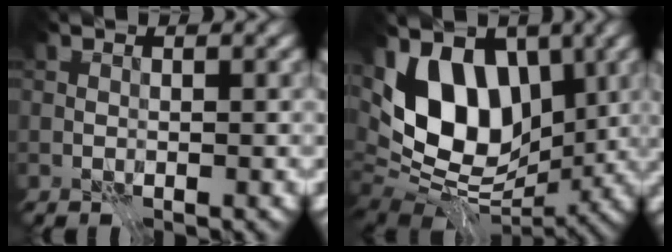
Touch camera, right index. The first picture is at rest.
{"total": 11.3, "force": [1.5, 7.0, 8.8], "torque": [-0.135, -0.004, 0.015]}